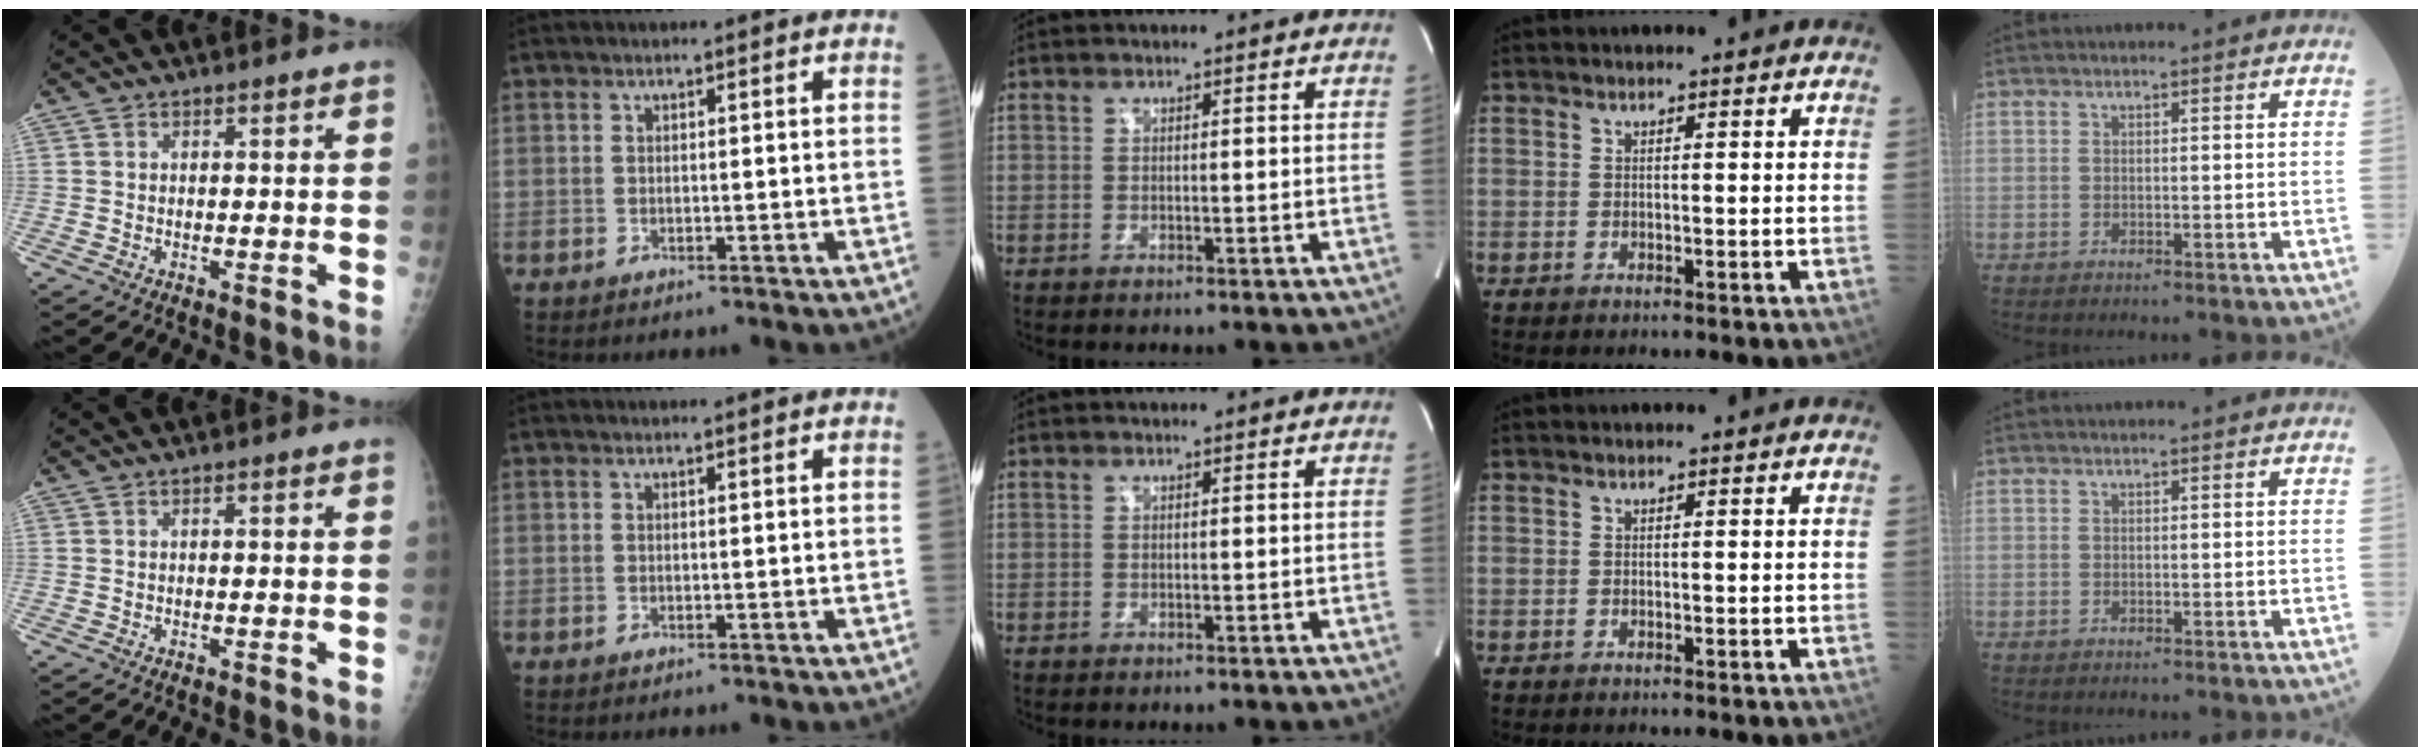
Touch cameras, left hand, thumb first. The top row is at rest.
{}